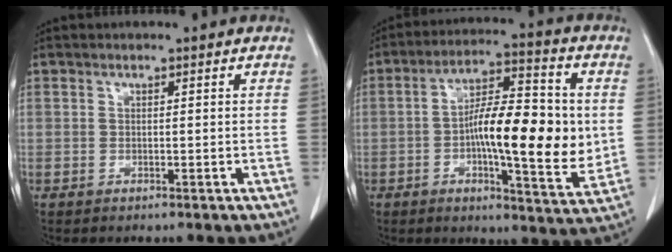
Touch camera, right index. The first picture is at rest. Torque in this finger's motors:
{"motor_torque": [2.14, 0.00, 0.80, 0.21]}